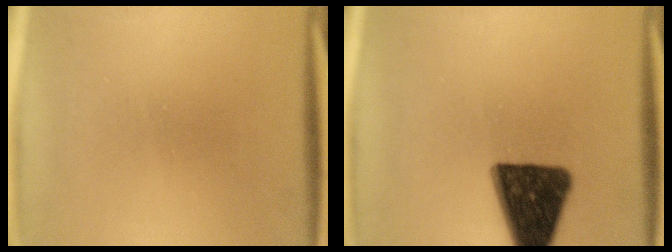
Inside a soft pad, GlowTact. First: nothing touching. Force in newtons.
{"total": 14.9}